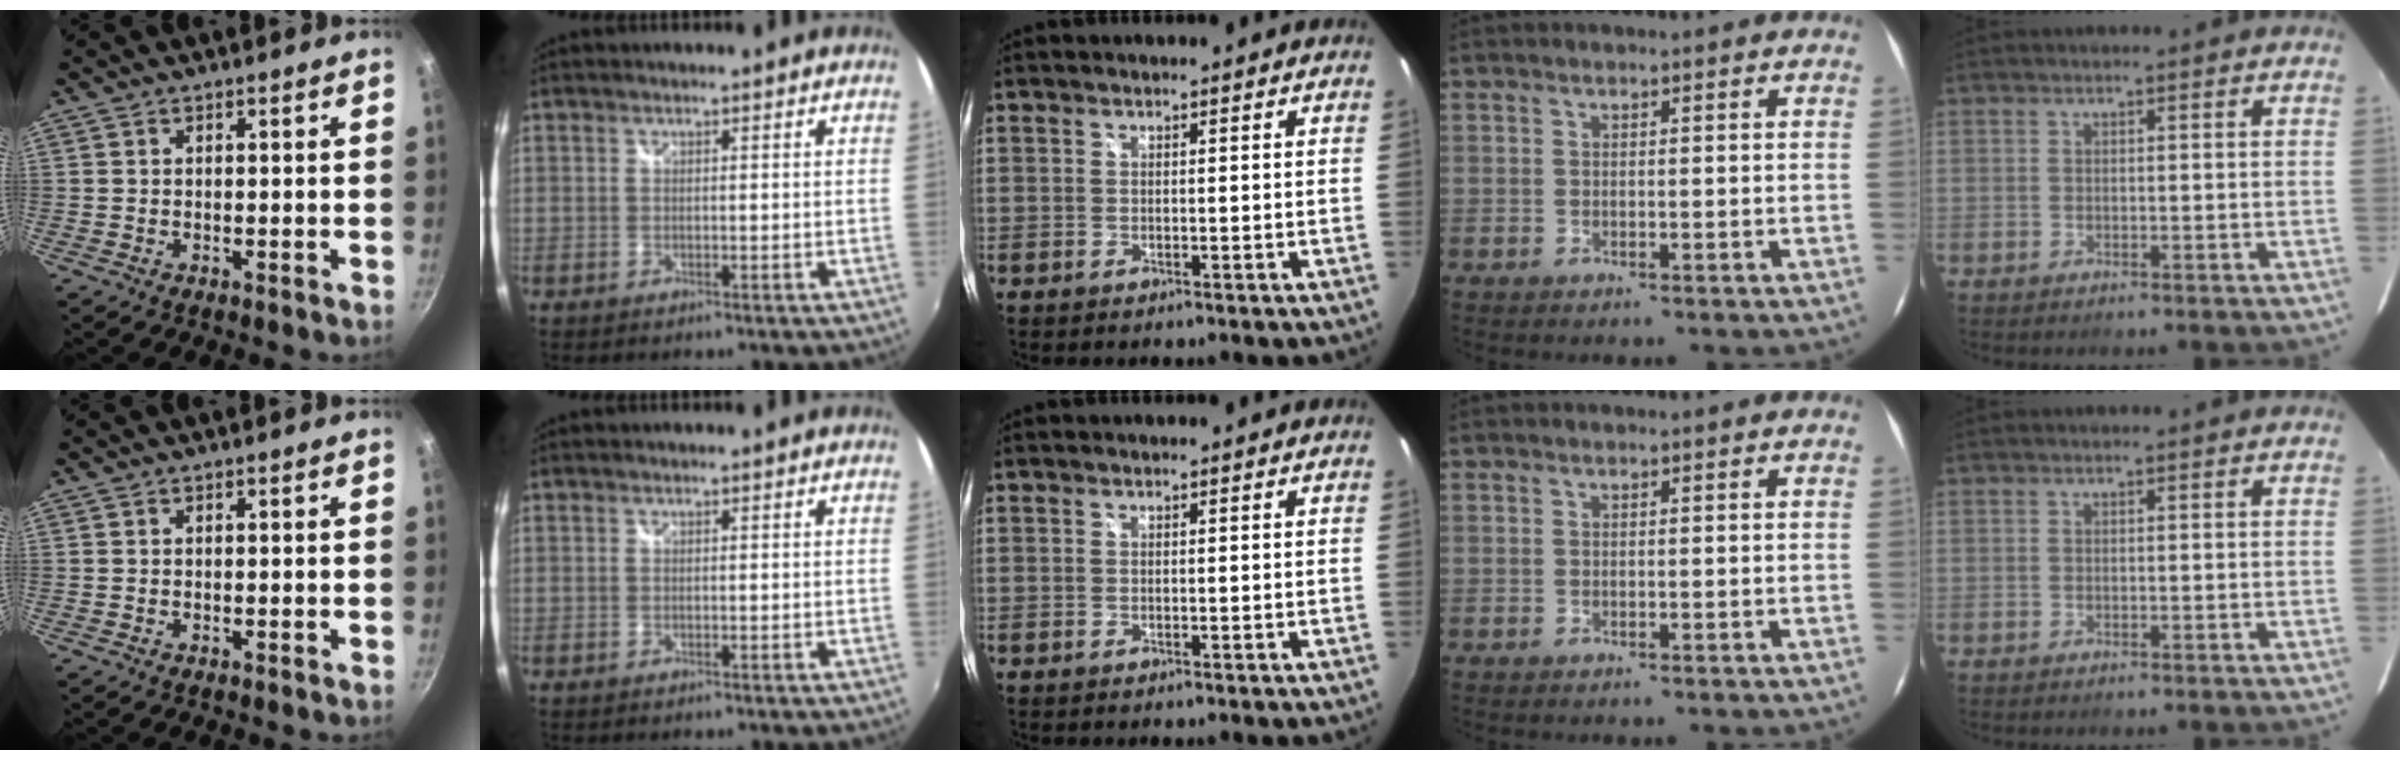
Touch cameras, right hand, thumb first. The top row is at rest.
{}